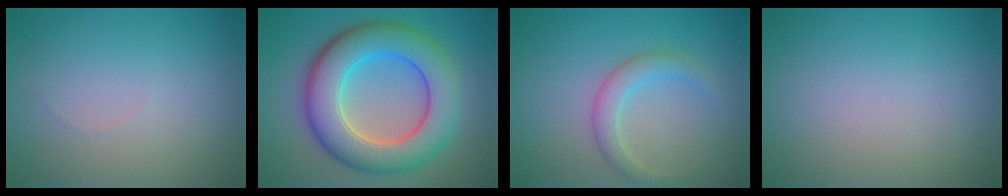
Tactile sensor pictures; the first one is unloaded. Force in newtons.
{"total": 10.1, "press": 10.0, "slide": 0.4}
{"total": 2.5, "press": 2.5, "slide": 0.1}
{"total": 0.0}